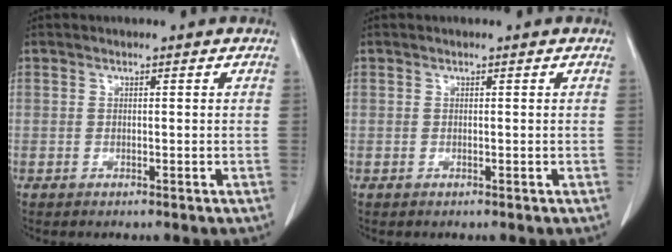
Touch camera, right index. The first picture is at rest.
{"total": 0.0}